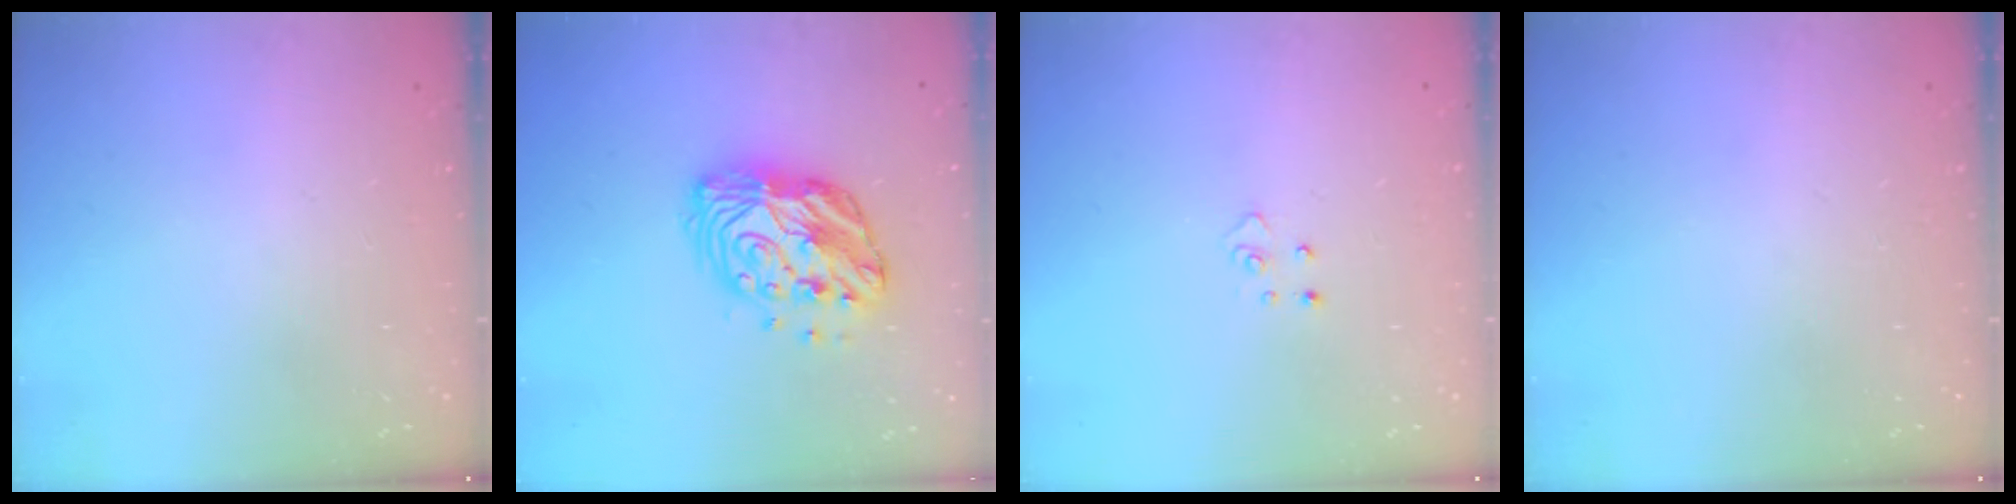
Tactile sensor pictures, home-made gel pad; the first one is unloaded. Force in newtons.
{"total": 12.7, "press": 12.7, "slide": 0.6}
{"total": 3.7, "press": 3.7, "slide": 0.3}
{"total": 0.0}